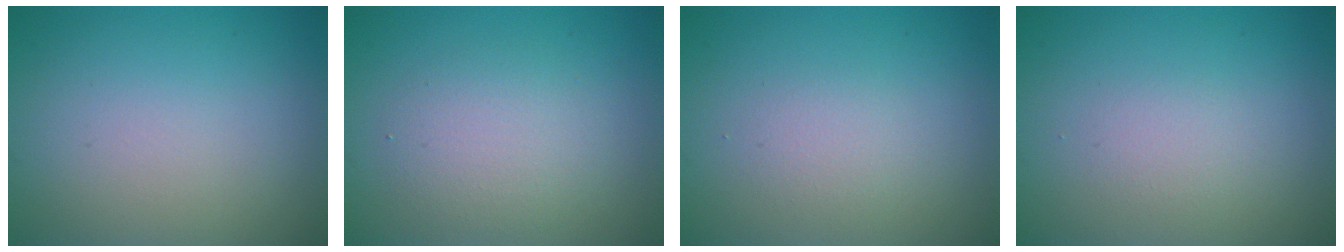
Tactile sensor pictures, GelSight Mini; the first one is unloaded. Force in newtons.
{"total": 3.0, "press": 3.0, "slide": 0.2}
{"total": 1.4, "press": 1.3, "slide": 0.1}
{"total": 1.1, "press": 1.1, "slide": 0.0}